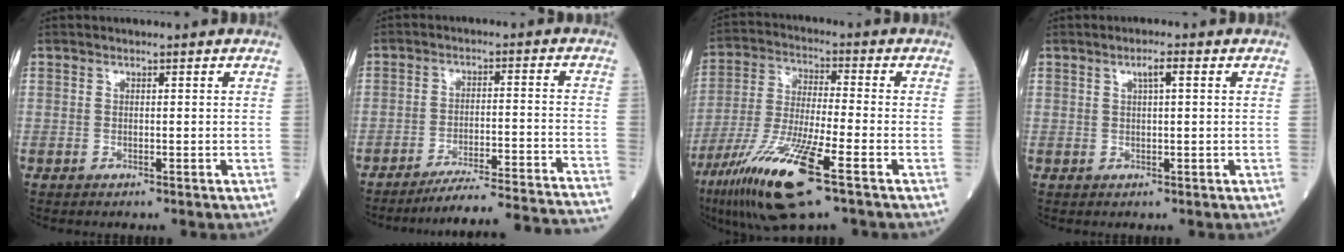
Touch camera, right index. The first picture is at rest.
{"total": 22.4, "force": [-21.2, -1.8, 7.0], "torque": [-0.046, -0.025, -0.280]}
{"total": 15.0, "force": [-7.9, 1.1, 12.7], "torque": [-0.265, -0.036, -0.145]}
{"total": 2.2, "force": [0.9, 0.2, 2.0], "torque": [-0.035, 0.004, 0.015]}